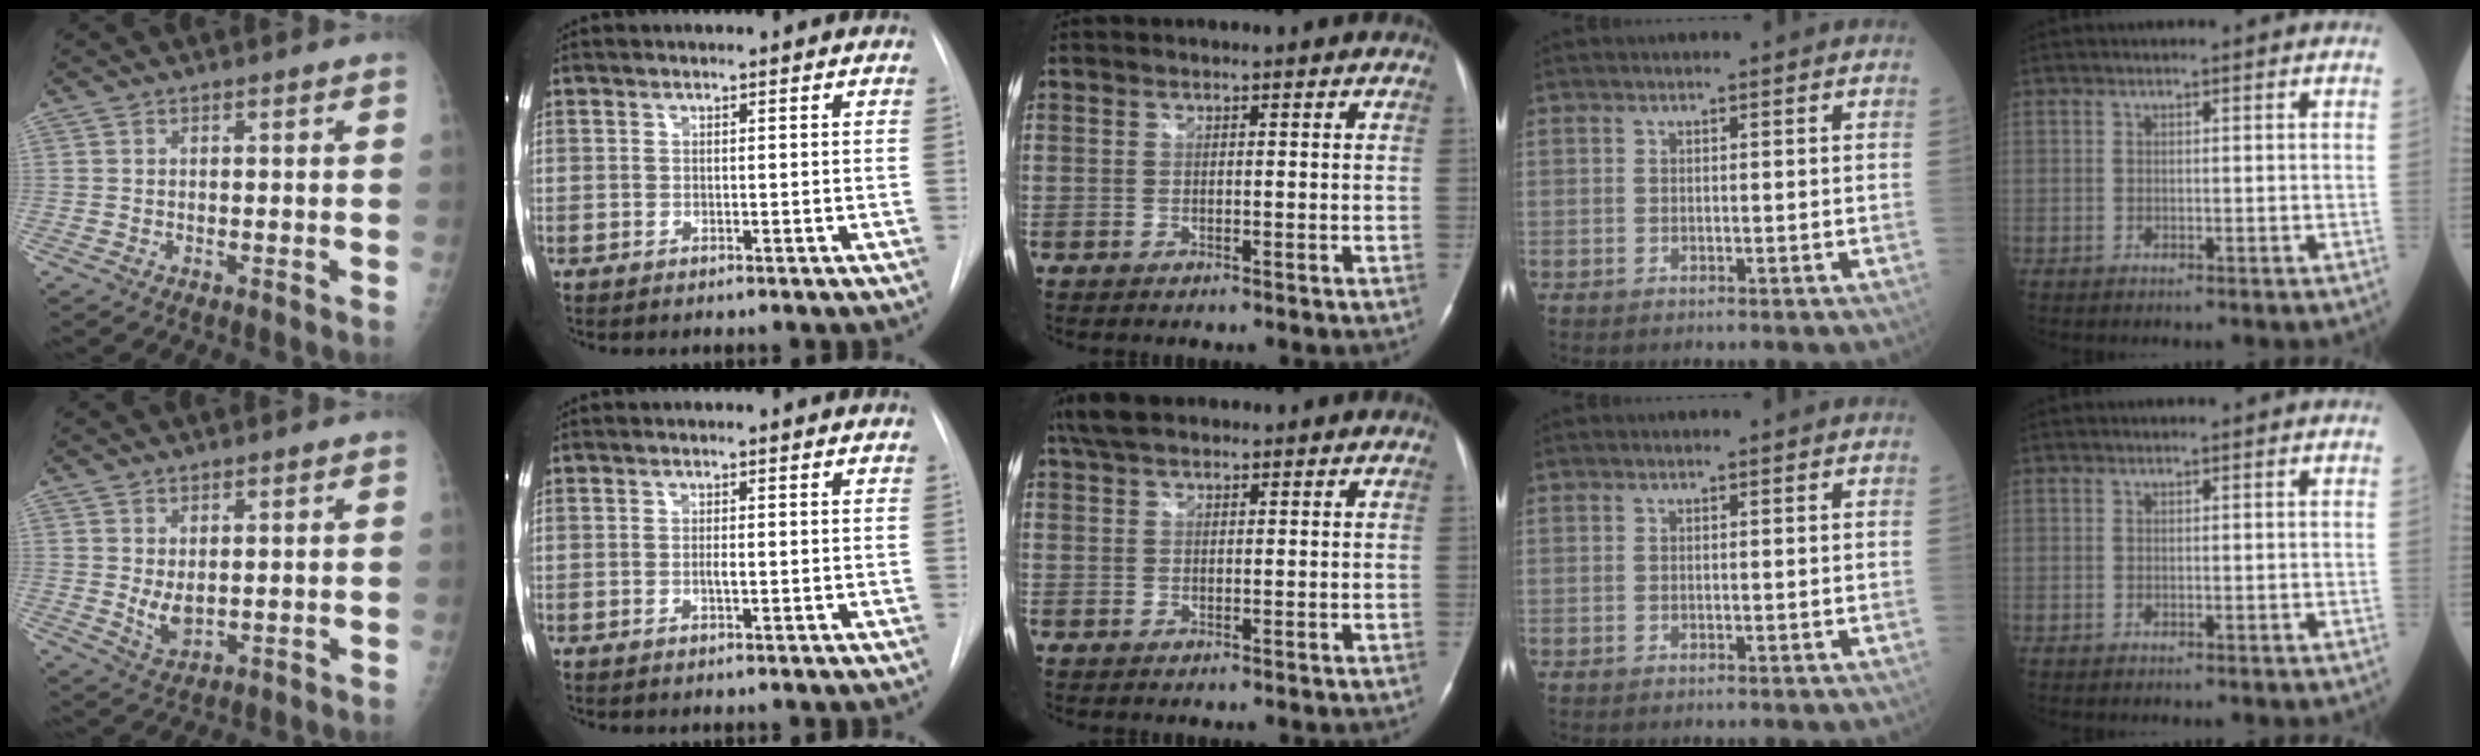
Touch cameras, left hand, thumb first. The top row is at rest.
{"thumb": {"total": 4.2, "force": [1.0, 2.5, 3.3], "torque": [-0.052, -0.017, 0.030]}, "index": {"total": 1.4, "force": [-1.2, 0.0, 0.8], "torque": [-0.016, -0.007, -0.017]}, "middle": {"total": 4.1, "force": [3.2, 1.6, 2.1], "torque": [-0.049, 0.022, 0.062]}}